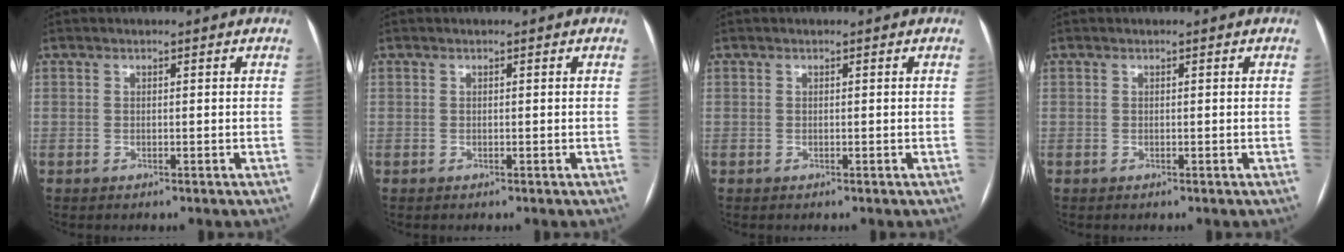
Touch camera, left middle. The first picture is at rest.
{"total": 0.0}
{"total": 0.0}
{"total": 0.0}